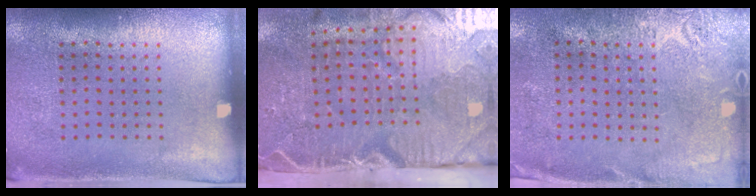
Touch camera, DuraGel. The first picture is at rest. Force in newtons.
{"total": 5.3, "press": 4.3, "slide": 3.1}
{"total": 2.7, "press": 2.3, "slide": 1.5}